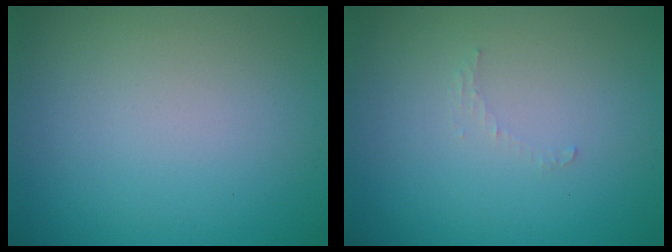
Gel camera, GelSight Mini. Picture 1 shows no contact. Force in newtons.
{"total": 0.7, "press": 0.7, "slide": 0.1}